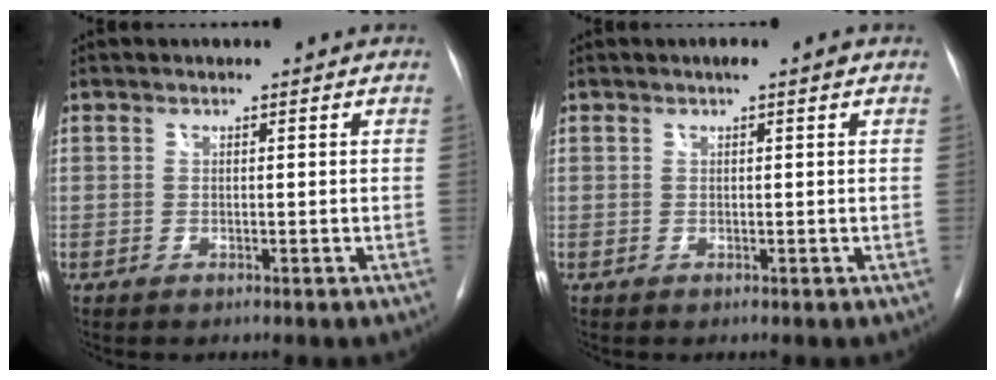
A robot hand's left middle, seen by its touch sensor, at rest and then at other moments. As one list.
[{"total": 1.0, "force": [0.6, 0.0, 0.8], "torque": [-0.013, 0.008, 0.008]}]